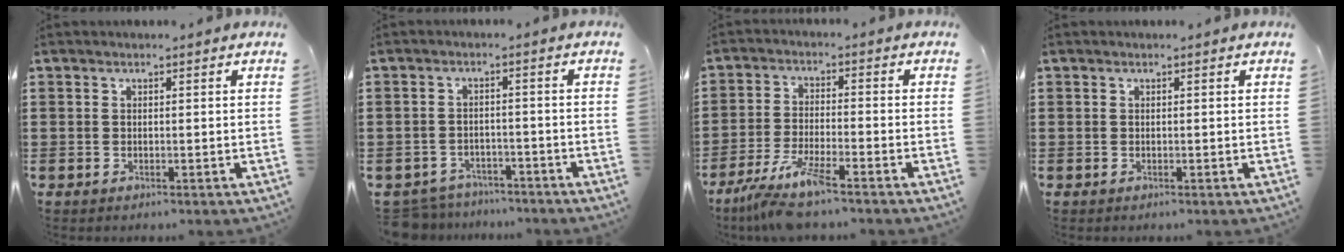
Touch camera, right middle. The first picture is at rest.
{"total": 4.3, "force": [-4.3, 0.9, -0.2], "torque": [-0.010, 0.003, -0.092]}
{"total": 7.4, "force": [-6.0, -0.1, 4.4], "torque": [-0.101, -0.023, -0.115]}
{"total": 0.0}